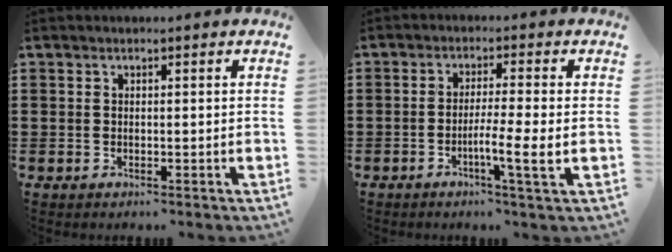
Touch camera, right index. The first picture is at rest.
{"total": 5.8, "force": [-1.7, -0.2, 5.5], "torque": [-0.094, -0.011, -0.030]}